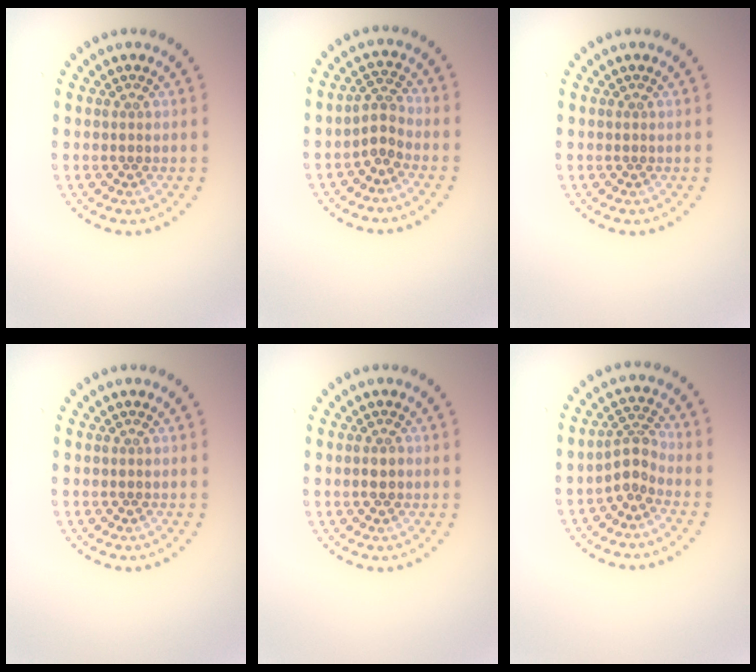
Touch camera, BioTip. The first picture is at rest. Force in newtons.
{"total": 2.1, "press": 1.6, "slide": 1.4}
{"total": 0.0}
{"total": 0.0}
{"total": 1.1, "press": 1.1, "slide": 0.3}
{"total": 2.2, "press": 1.5, "slide": 1.6}